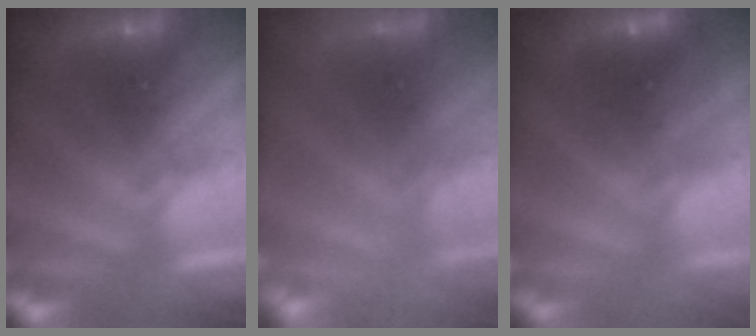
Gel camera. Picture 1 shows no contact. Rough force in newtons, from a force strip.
{"total": 12.7}
{"total": 2.1}